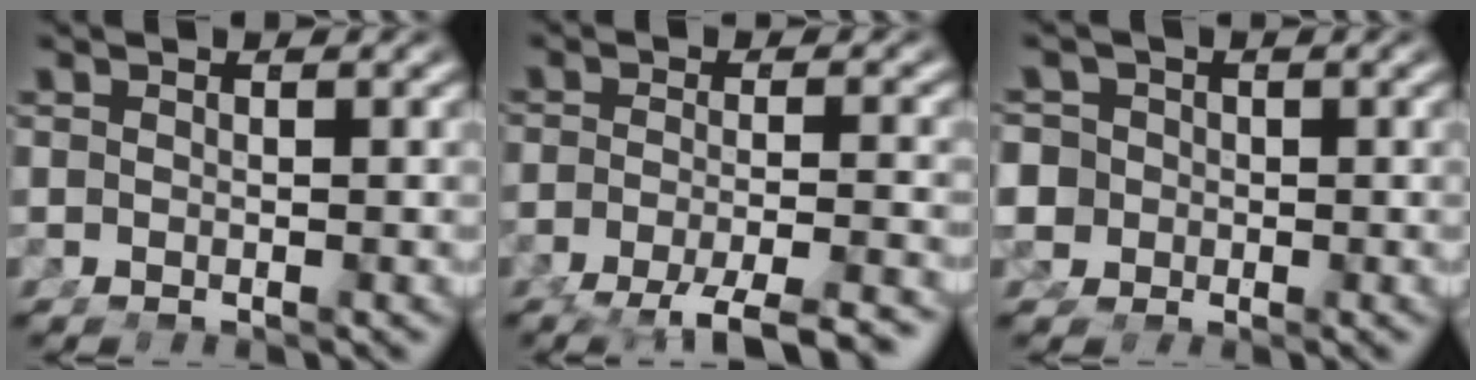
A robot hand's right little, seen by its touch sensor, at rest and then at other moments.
{"total": 5.3, "force": [-4.0, 0.7, 3.5], "torque": [-0.049, -0.020, -0.057]}
{"total": 7.0, "force": [-1.6, 6.4, 2.2], "torque": [-0.061, -0.034, -0.022]}